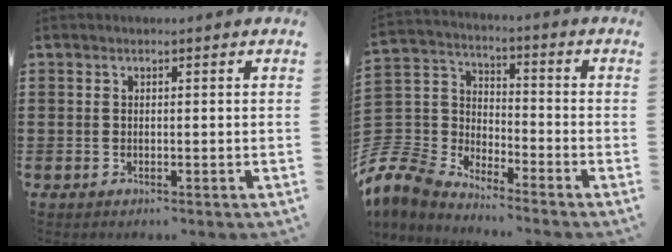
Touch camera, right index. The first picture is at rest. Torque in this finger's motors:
{"motor_torque": [-2.14, 0.00, -1.05, -0.21]}